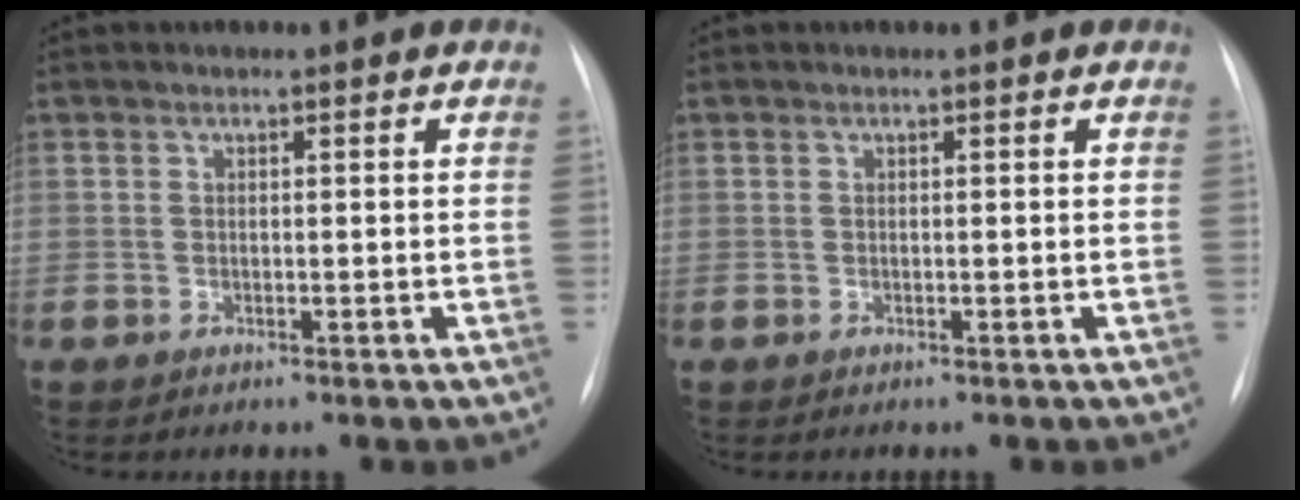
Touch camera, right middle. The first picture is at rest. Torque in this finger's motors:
{"motor_torque": [0.00, 0.00, 0.00, -0.01]}